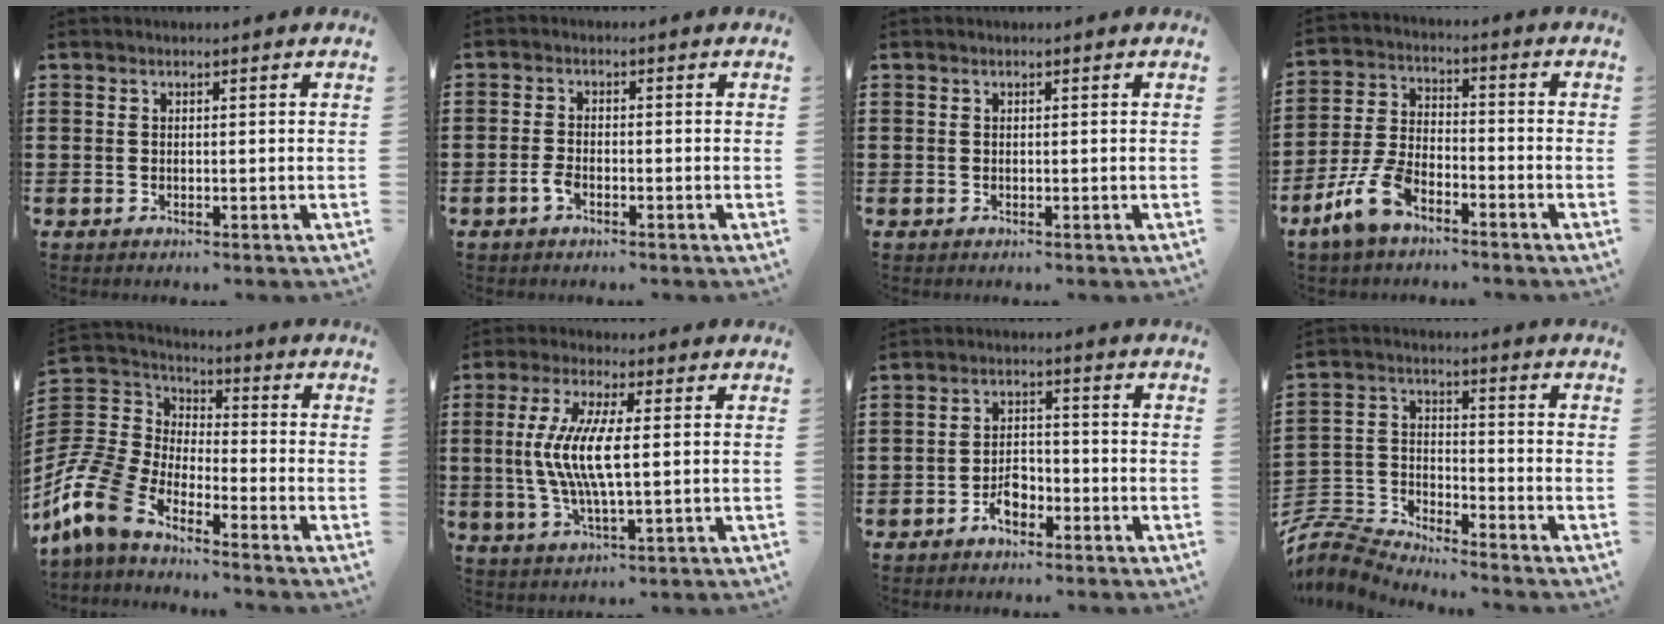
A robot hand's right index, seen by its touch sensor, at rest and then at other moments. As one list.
[{"total": 2.0, "force": [-1.2, 1.0, 1.3], "torque": [-0.033, -0.001, -0.026]}, {"total": 0.0}, {"total": 7.8, "force": [-5.1, 3.4, 4.8], "torque": [-0.127, 0.004, -0.103]}, {"total": 10.8, "force": [-8.8, 4.5, 4.2], "torque": [-0.144, 0.003, -0.189]}, {"total": 8.6, "force": [0.2, 2.1, 8.4], "torque": [-0.180, -0.009, -0.004]}, {"total": 4.0, "force": [-2.6, 2.1, 2.3], "torque": [-0.040, 0.010, -0.048]}, {"total": 5.8, "force": [-5.7, 0.9, 0.3], "torque": [-0.029, -0.004, -0.124]}]